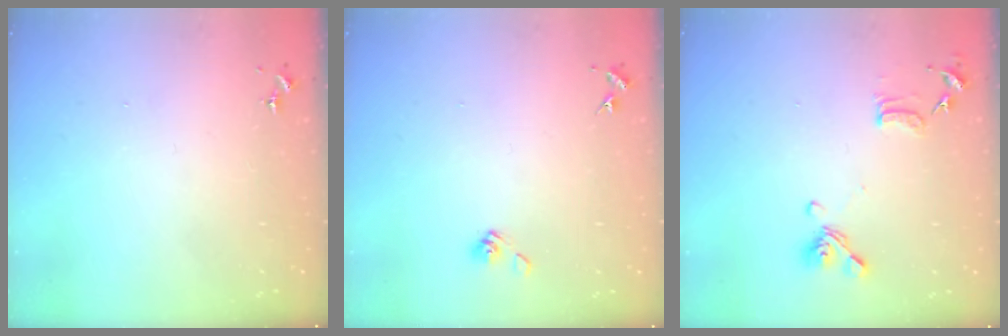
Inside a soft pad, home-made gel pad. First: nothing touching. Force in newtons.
{"total": 5.4, "press": 5.0, "slide": 2.2}
{"total": 12.9, "press": 12.8, "slide": 1.9}